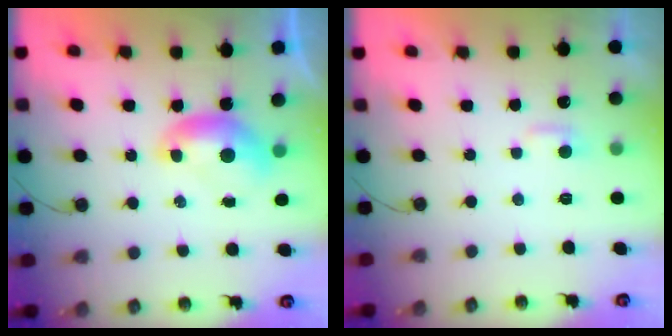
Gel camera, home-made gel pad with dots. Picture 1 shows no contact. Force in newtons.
{"total": 2.7, "press": 2.7, "slide": 0.4}